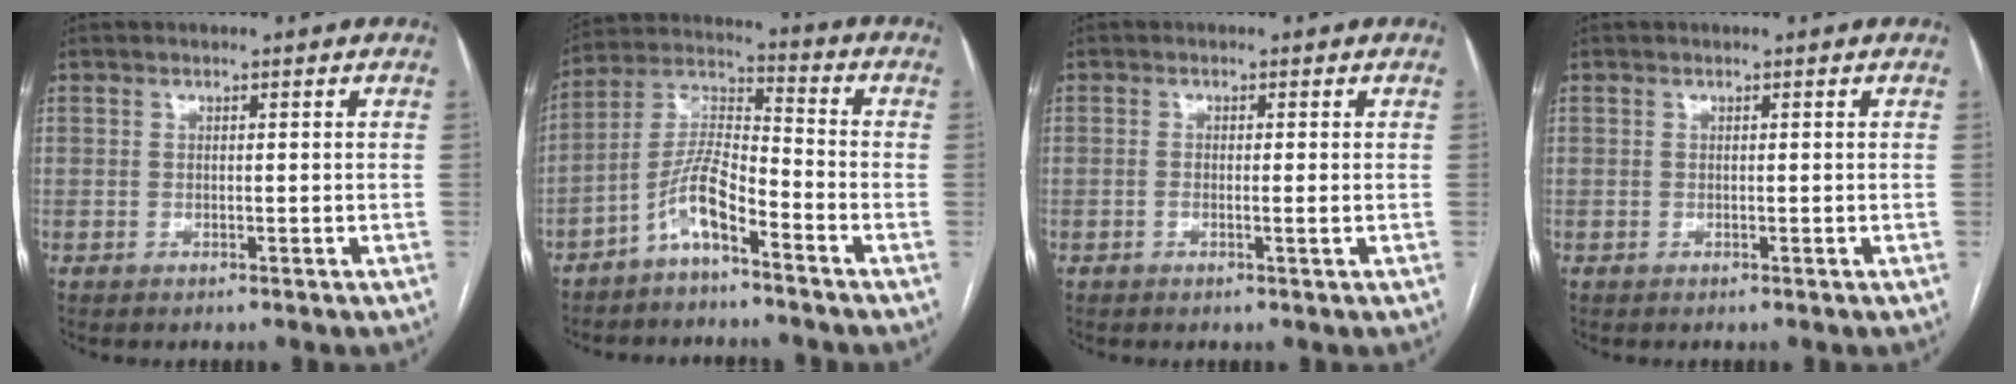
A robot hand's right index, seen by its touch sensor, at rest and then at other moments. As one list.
[{"total": 8.2, "force": [-5.1, 1.7, 6.2], "torque": [-0.140, 0.015, -0.104]}, {"total": 1.5, "force": [-0.3, 0.2, 1.4], "torque": [-0.026, -0.002, -0.004]}, {"total": 0.0}]